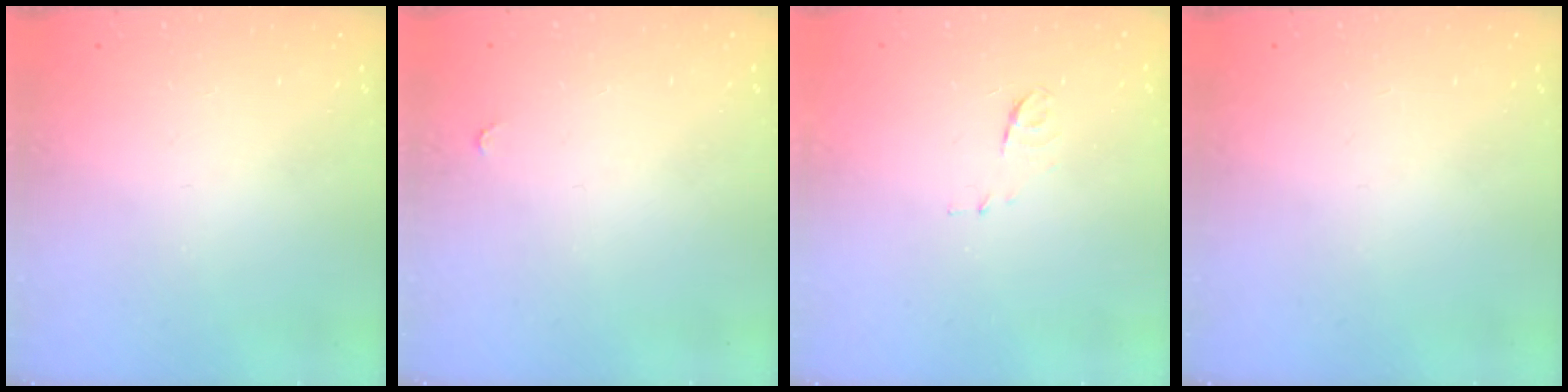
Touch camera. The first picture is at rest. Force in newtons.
{"total": 2.8, "press": 2.8, "slide": 0.4}
{"total": 6.2, "press": 6.2, "slide": 0.5}
{"total": 0.0}